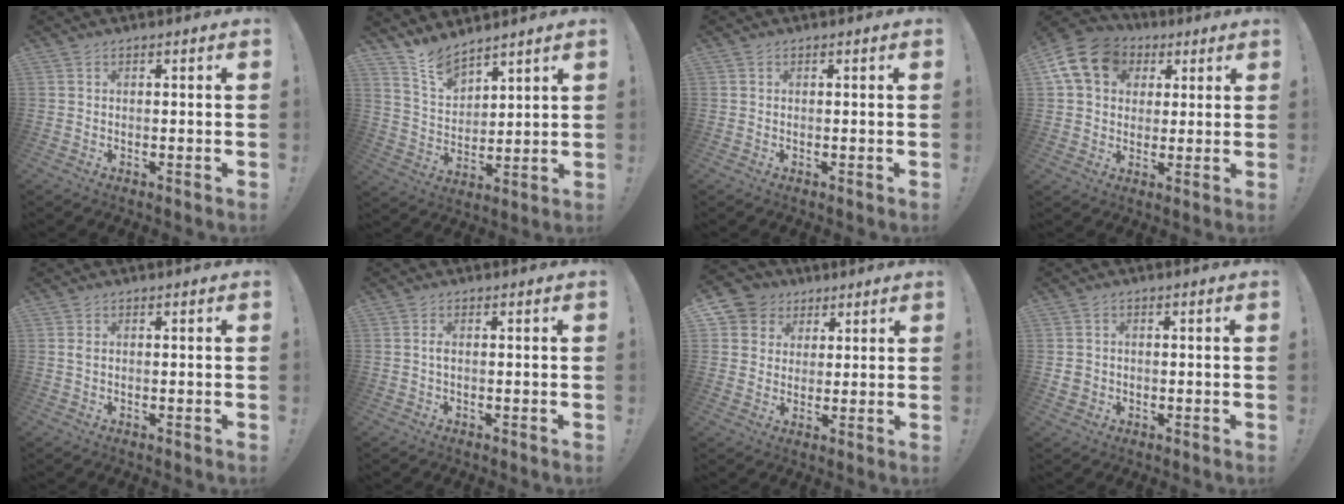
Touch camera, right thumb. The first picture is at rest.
{"total": 8.6, "force": [7.8, 3.0, 2.1], "torque": [-0.052, -0.061, 0.150]}
{"total": 0.0}
{"total": 15.4, "force": [5.3, 12.0, 8.1], "torque": [-0.131, -0.019, 0.100]}
{"total": 1.0, "force": [0.4, 0.4, 0.8], "torque": [-0.016, 0.003, 0.006]}
{"total": 1.2, "force": [-0.1, 0.3, 1.1], "torque": [-0.025, 0.003, -0.003]}
{"total": 7.4, "force": [2.7, 6.8, 1.2], "torque": [-0.016, -0.016, 0.056]}
{"total": 2.8, "force": [0.1, 2.6, 0.9], "torque": [-0.009, 0.001, 0.004]}